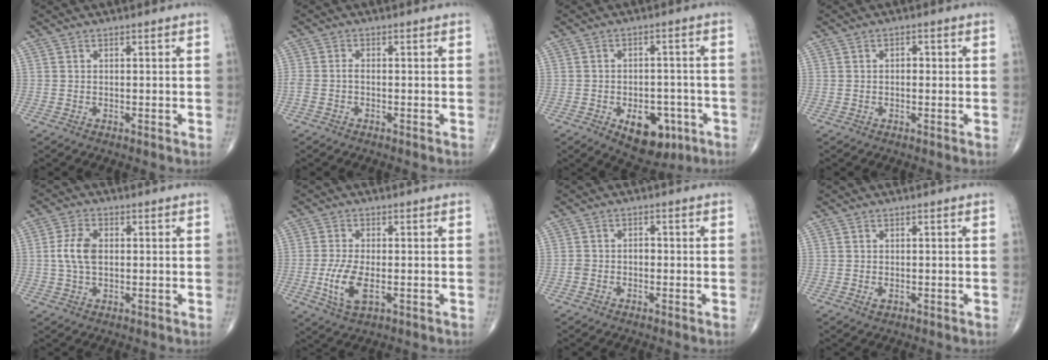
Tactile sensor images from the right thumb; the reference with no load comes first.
{"total": 1.8, "force": [-0.4, 0.9, 1.5], "torque": [-0.039, 0.006, -0.010]}
{"total": 10.5, "force": [-4.6, 6.3, 7.0], "torque": [-0.066, 0.021, -0.053]}
{"total": 1.4, "force": [0.1, 0.9, 1.1], "torque": [-0.014, 0.003, -0.001]}
{"total": 6.0, "force": [0.4, 3.6, 4.7], "torque": [-0.101, 0.007, 0.004]}
{"total": 7.2, "force": [-1.7, 3.2, 6.2], "torque": [-0.134, -0.006, -0.028]}
{"total": 2.1, "force": [-0.6, 1.6, 1.3], "torque": [-0.019, 0.011, -0.012]}
{"total": 1.0, "force": [-0.2, 0.7, 0.7], "torque": [-0.013, -0.002, -0.002]}